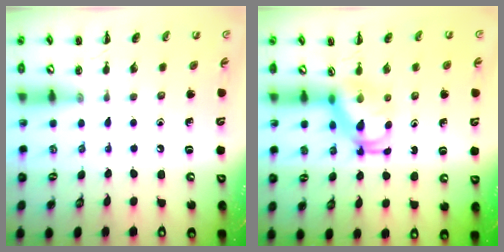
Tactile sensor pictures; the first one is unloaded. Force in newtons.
{"total": 5.4, "press": 5.3, "slide": 1.0}